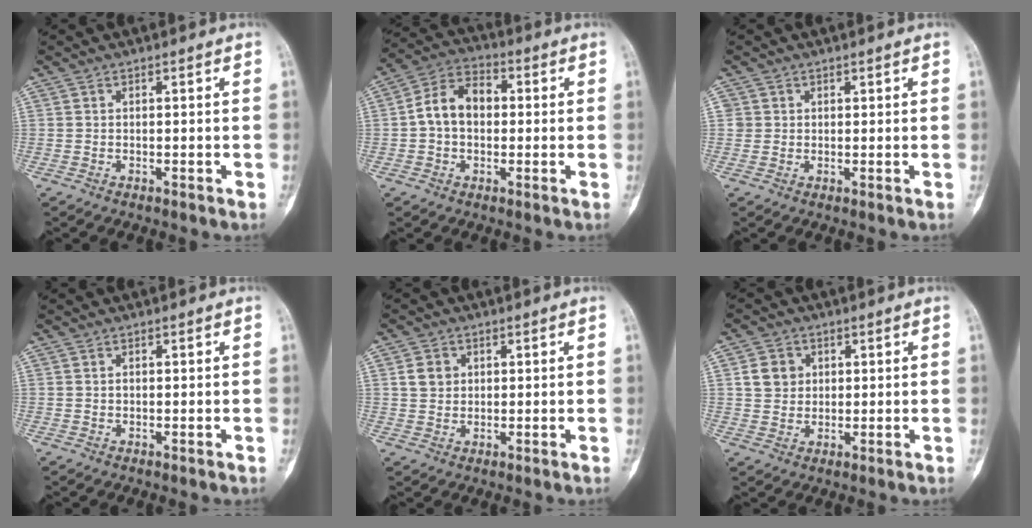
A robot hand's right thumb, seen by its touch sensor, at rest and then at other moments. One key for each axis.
{"total": 9.2, "fx": 0.2, "fy": 6.6, "fz": 6.4, "tx": -0.096, "ty": 0.034, "tz": -0.008}
{"total": 1.6, "fx": 0.4, "fy": 1.5, "fz": 0.1, "tx": 0.019, "ty": 0.004, "tz": 0.003}
{"total": 0.6, "fx": 0.2, "fy": 0.4, "fz": 0.4, "tx": 0.001, "ty": 0.004, "tz": 0.005}
{"total": 3.7, "fx": 1.2, "fy": 3.2, "fz": 1.5, "tx": -0.003, "ty": 0.002, "tz": 0.020}
{"total": 5.0, "fx": 1.5, "fy": 4.4, "fz": 1.9, "tx": -0.003, "ty": 0.000, "tz": 0.025}